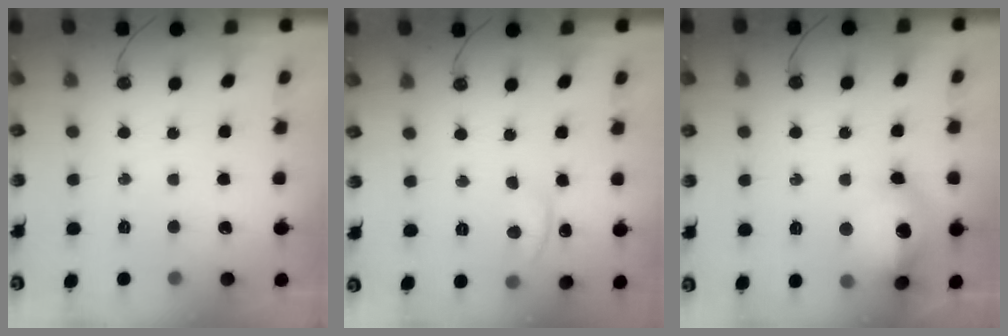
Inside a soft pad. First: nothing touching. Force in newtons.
{"total": 3.8, "press": 3.8, "slide": 0.4}
{"total": 16.5, "press": 16.4, "slide": 1.4}